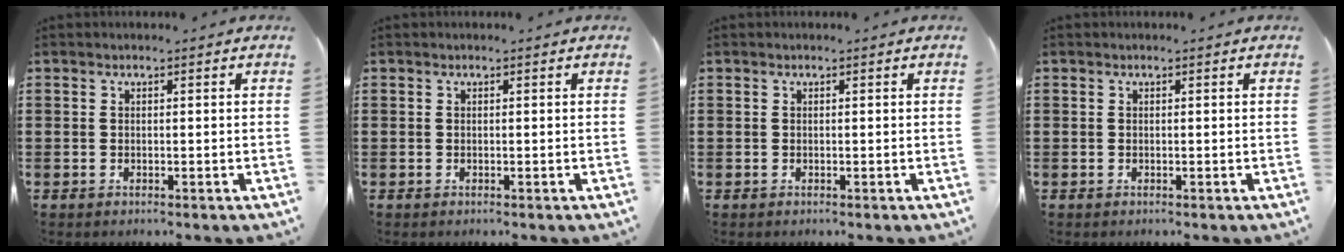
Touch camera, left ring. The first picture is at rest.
{"total": 0.0}
{"total": 0.0}
{"total": 0.0}